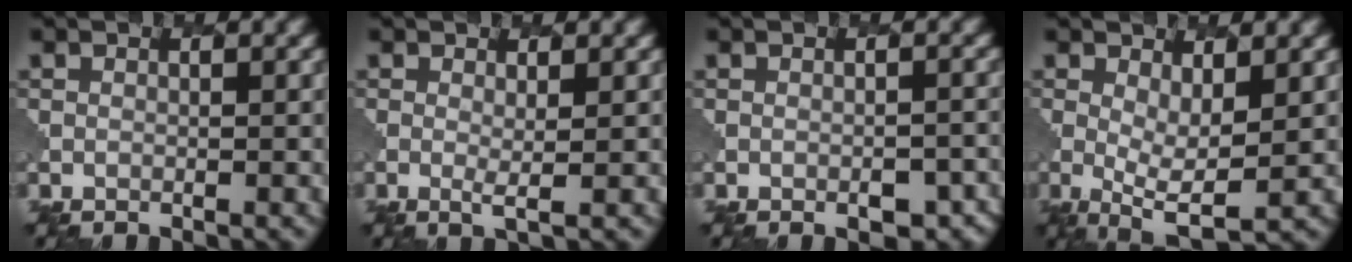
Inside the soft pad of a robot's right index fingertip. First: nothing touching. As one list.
[{"total": 0.9, "force": [0.5, 0.0, 0.8], "torque": [-0.020, -0.007, 0.007]}, {"total": 3.2, "force": [-1.6, 1.6, 2.3], "torque": [-0.031, 0.001, -0.010]}, {"total": 3.8, "force": [0.5, 1.2, 3.5], "torque": [-0.066, -0.012, 0.011]}]